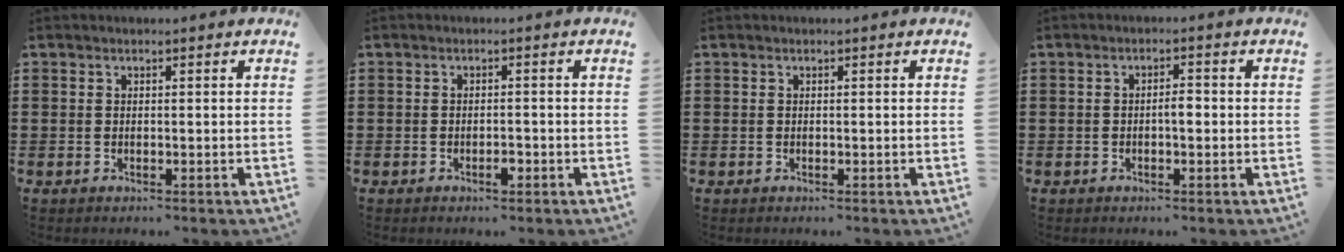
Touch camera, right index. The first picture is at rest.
{"total": 1.8, "force": [-0.9, 0.6, 1.4], "torque": [-0.027, 0.000, -0.016]}
{"total": 0.0}
{"total": 2.1, "force": [-0.4, 0.7, 1.9], "torque": [-0.036, 0.003, -0.008]}